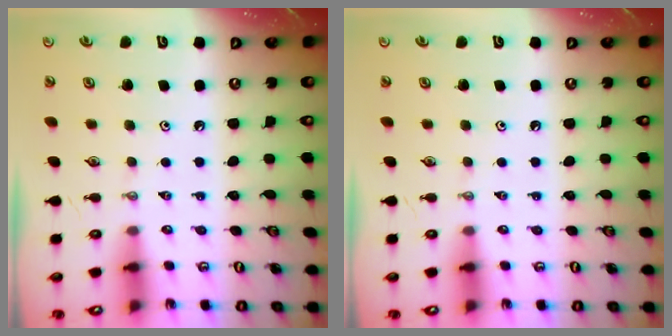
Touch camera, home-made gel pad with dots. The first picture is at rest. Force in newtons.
{"total": 0.0}